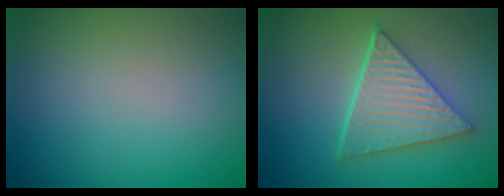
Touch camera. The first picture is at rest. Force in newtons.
{"total": 5.5, "press": 4.5, "slide": 3.2}